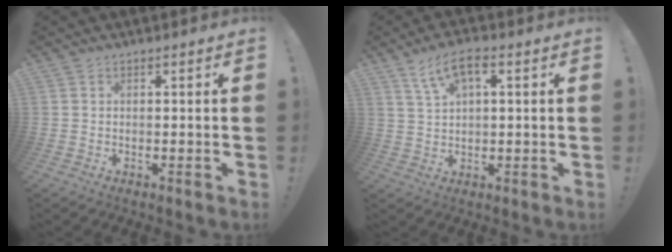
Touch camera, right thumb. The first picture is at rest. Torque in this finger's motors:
{"motor_torque": [0.01, 0.01, 0.07, 0.07, 0.21]}